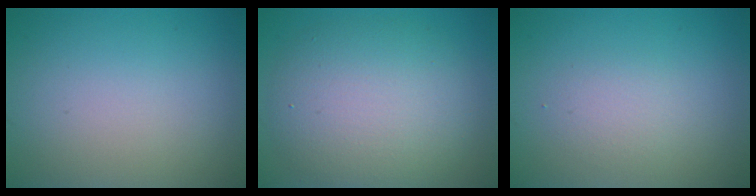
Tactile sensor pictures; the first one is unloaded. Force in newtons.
{"total": 7.5, "press": 7.5, "slide": 0.3}
{"total": 1.7, "press": 1.7, "slide": 0.1}